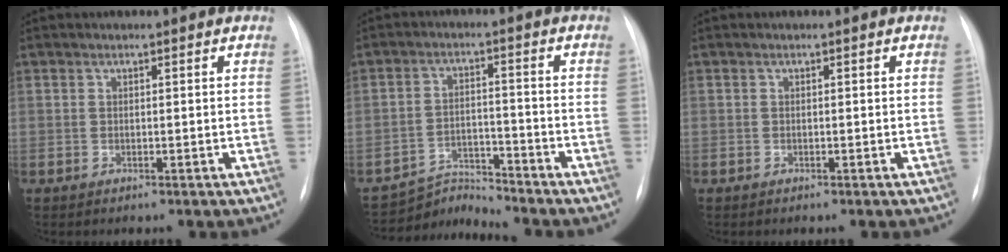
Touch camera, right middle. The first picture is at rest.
{"total": 5.4, "force": [-5.0, -0.8, -1.9], "torque": [0.027, 0.002, -0.086]}
{"total": 0.0}